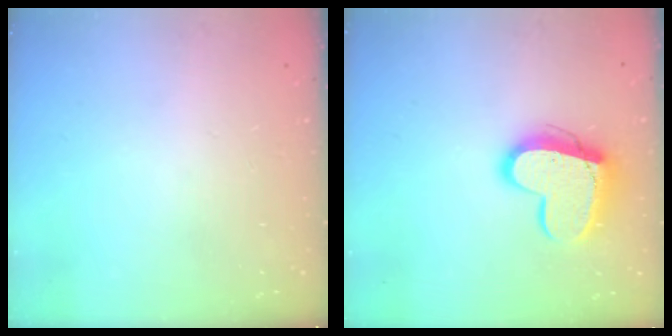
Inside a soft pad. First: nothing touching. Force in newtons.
{"total": 14.0, "press": 14.0, "slide": 0.6}